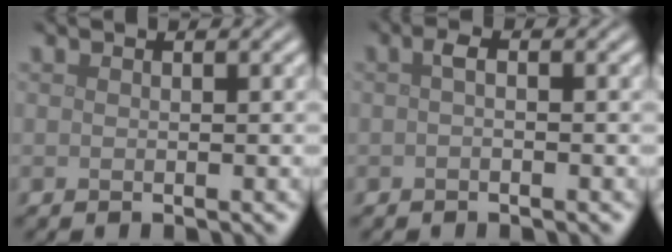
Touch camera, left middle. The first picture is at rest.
{"total": 1.0, "force": [-0.2, 0.3, 0.9], "torque": [-0.021, 0.001, -0.003]}